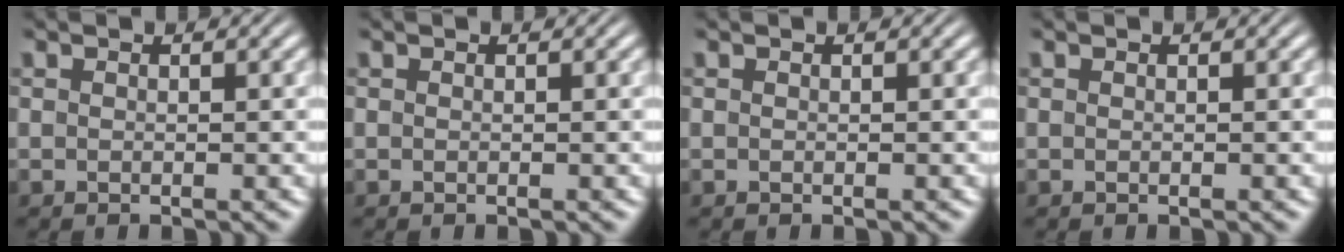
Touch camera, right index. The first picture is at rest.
{"total": 0.0}
{"total": 0.0}
{"total": 0.0}